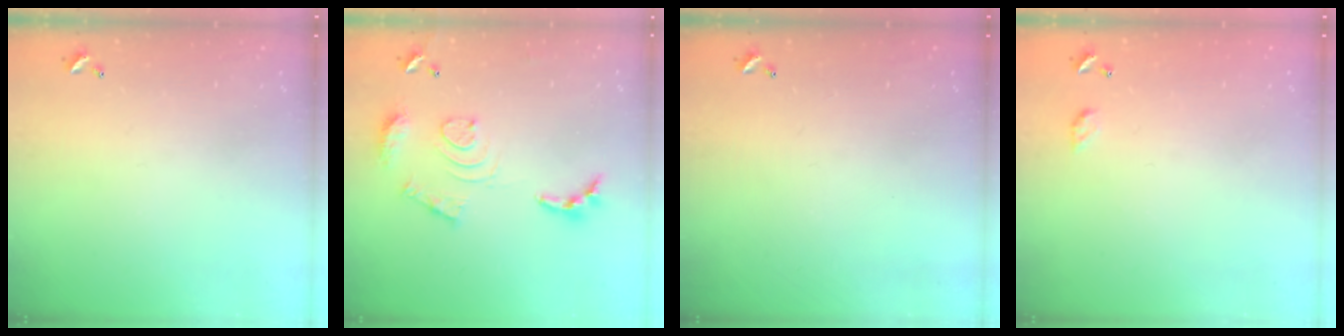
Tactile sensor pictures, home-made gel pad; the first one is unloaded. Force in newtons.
{"total": 13.0, "press": 12.9, "slide": 1.1}
{"total": 0.0}
{"total": 3.2, "press": 3.2, "slide": 0.4}